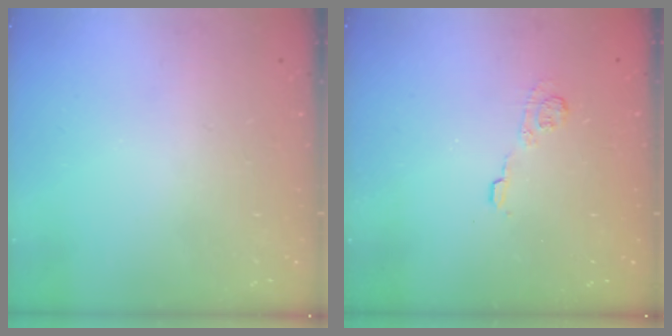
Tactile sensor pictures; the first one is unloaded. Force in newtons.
{"total": 5.2, "press": 5.1, "slide": 0.9}